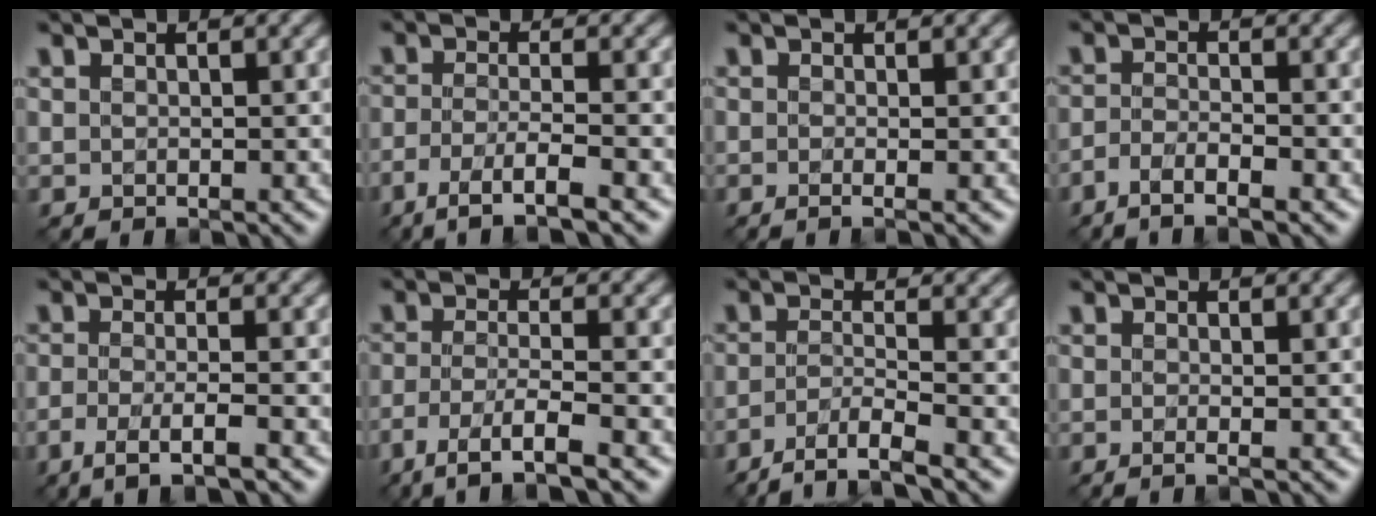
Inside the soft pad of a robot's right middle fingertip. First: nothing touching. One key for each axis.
{"total": 4.5, "fx": -2.7, "fy": 0.8, "fz": 3.5, "tx": -0.064, "ty": -0.006, "tz": -0.057}
{"total": 1.6, "fx": -0.3, "fy": 0.7, "fz": 1.4, "tx": -0.014, "ty": -0.009, "tz": -0.019}
{"total": 2.8, "fx": -2.0, "fy": 0.6, "fz": 1.9, "tx": -0.039, "ty": -0.003, "tz": -0.045}
{"total": 3.8, "fx": -2.0, "fy": 0.7, "fz": 3.1, "tx": -0.057, "ty": -0.008, "tz": -0.045}
{"total": 5.0, "fx": -3.3, "fy": 0.8, "fz": 3.7, "tx": -0.065, "ty": -0.006, "tz": -0.065}
{"total": 4.4, "fx": -2.8, "fy": 1.0, "fz": 3.2, "tx": -0.054, "ty": -0.001, "tz": -0.062}
{"total": 1.7, "fx": -0.3, "fy": 0.7, "fz": 1.5, "tx": -0.014, "ty": -0.010, "tz": -0.021}